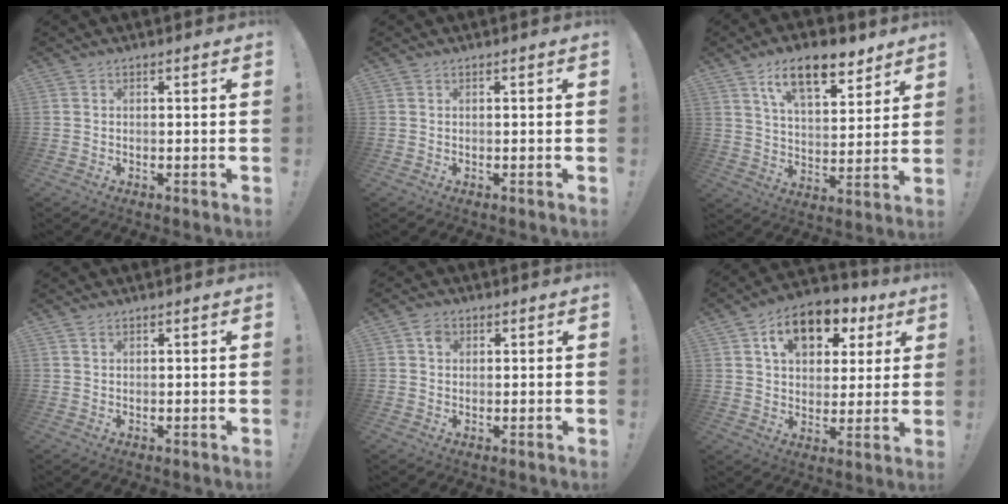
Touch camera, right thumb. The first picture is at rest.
{"total": 0.0}
{"total": 14.3, "force": [9.5, 6.2, 8.8], "torque": [-0.136, -0.046, 0.166]}
{"total": 1.0, "force": [0.7, 0.6, 0.5], "torque": [-0.004, -0.002, 0.012]}
{"total": 2.9, "force": [0.8, 2.4, 1.4], "torque": [-0.016, 0.002, 0.011]}
{"total": 13.8, "force": [7.0, 9.1, 7.6], "torque": [-0.112, -0.028, 0.126]}